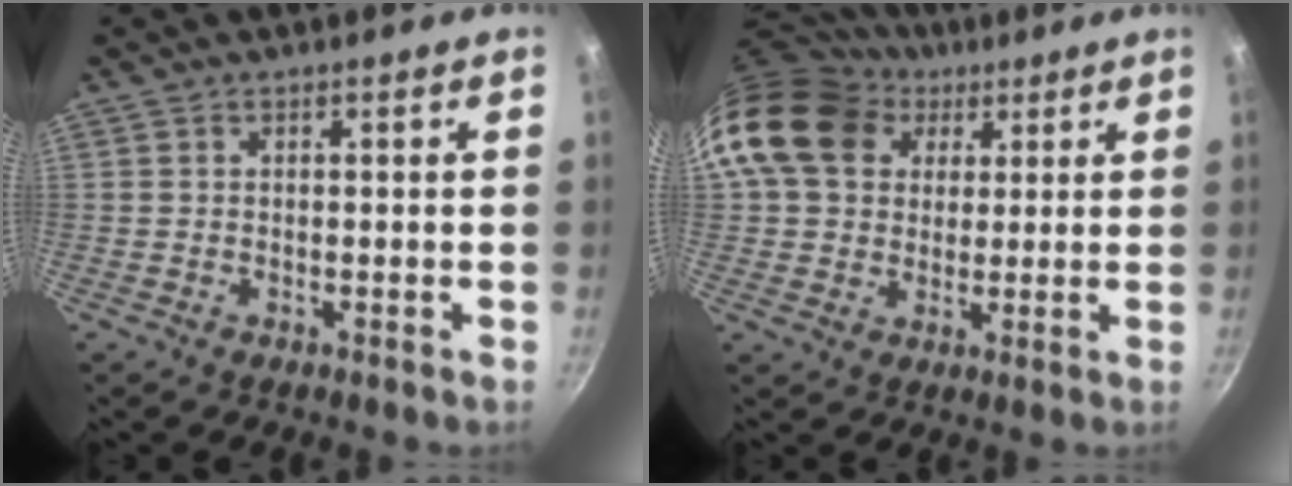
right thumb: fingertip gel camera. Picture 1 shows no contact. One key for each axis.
{"total": 18.1, "fx": 6.4, "fy": 14.0, "fz": 9.5, "tx": -0.163, "ty": 0.020, "tz": 0.105}